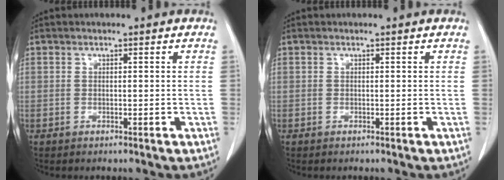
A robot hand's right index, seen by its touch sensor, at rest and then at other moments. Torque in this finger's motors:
{"motor_torque": [-0.07, 0.01, -0.02, 0.00]}